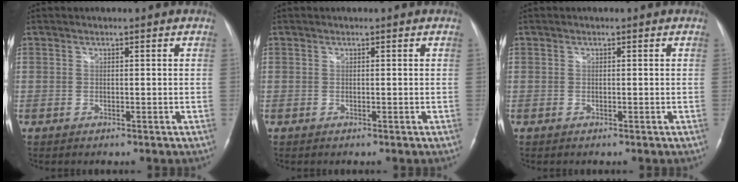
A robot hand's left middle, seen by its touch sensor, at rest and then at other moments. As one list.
[{"total": 0.0}, {"total": 0.0}]